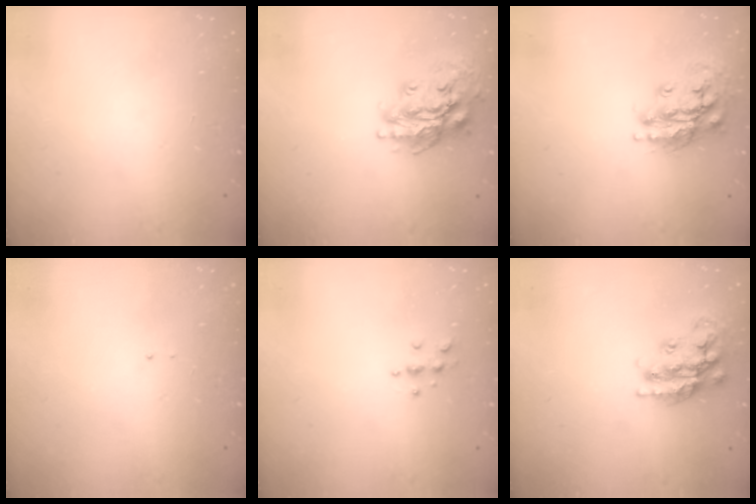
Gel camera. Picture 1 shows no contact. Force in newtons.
{"total": 17.4, "press": 17.1, "slide": 2.7}
{"total": 16.3, "press": 16.2, "slide": 1.1}
{"total": 0.7, "press": 0.7, "slide": 0.1}
{"total": 4.6, "press": 4.5, "slide": 0.6}
{"total": 17.8, "press": 17.7, "slide": 1.3}